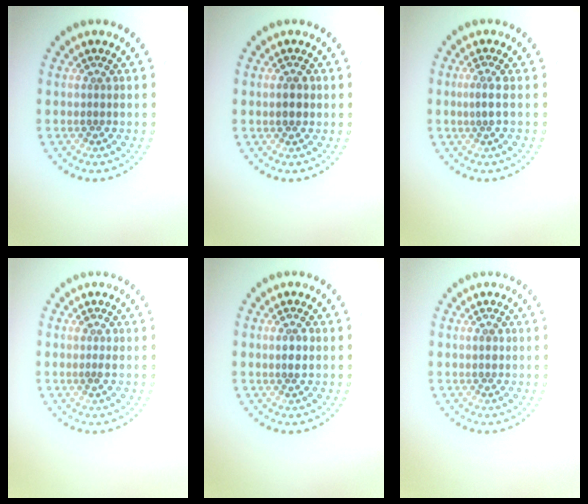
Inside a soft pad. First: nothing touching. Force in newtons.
{"total": 1.9, "press": 1.9, "slide": 0.1}
{"total": 1.2, "press": 0.6, "slide": 1.0}
{"total": 0.7, "press": 0.7, "slide": 0.3}
{"total": 1.3, "press": 1.2, "slide": 0.5}
{"total": 1.0, "press": 1.0, "slide": 0.1}